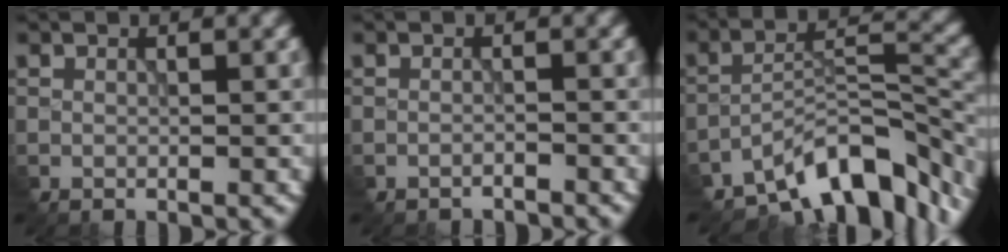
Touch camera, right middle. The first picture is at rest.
{"total": 1.5, "force": [-1.5, 0.0, -0.1], "torque": [0.004, 0.000, -0.027]}
{"total": 9.3, "force": [-7.2, 3.0, 5.0], "torque": [-0.071, 0.005, -0.131]}